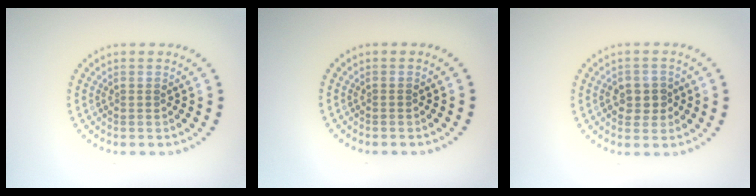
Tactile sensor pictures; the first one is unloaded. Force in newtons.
{"total": 0.0}
{"total": 1.9, "press": 1.8, "slide": 0.2}